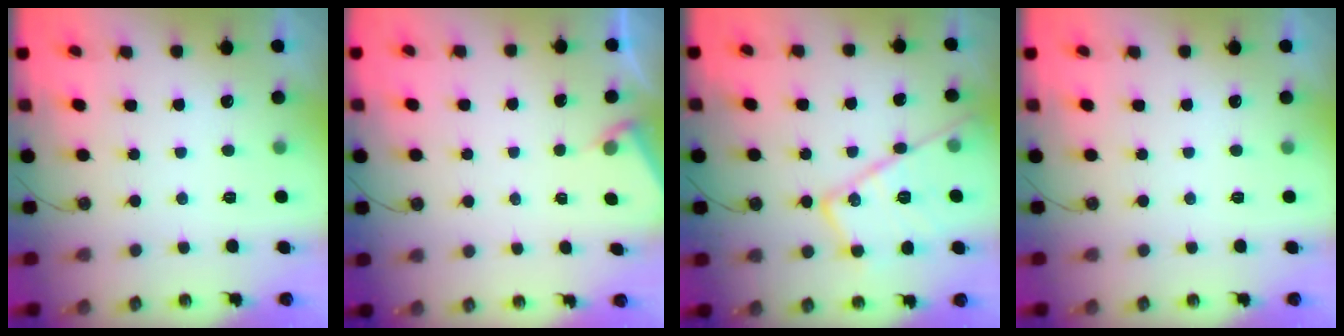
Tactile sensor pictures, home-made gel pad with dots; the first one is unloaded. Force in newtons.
{"total": 3.0, "press": 2.9, "slide": 0.4}
{"total": 19.8, "press": 19.8, "slide": 1.3}
{"total": 0.0}